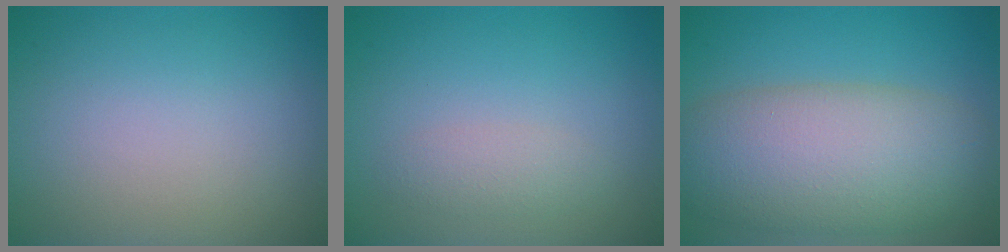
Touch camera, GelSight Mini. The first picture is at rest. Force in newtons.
{"total": 1.5, "press": 1.5, "slide": 0.1}
{"total": 9.6, "press": 9.6, "slide": 0.6}